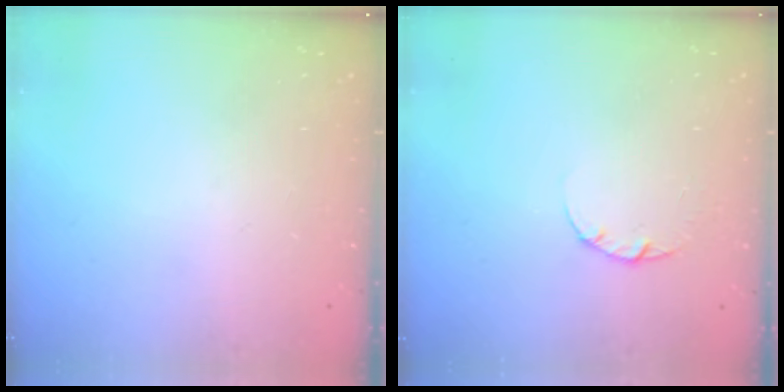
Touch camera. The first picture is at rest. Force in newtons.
{"total": 2.2, "press": 2.2, "slide": 0.3}